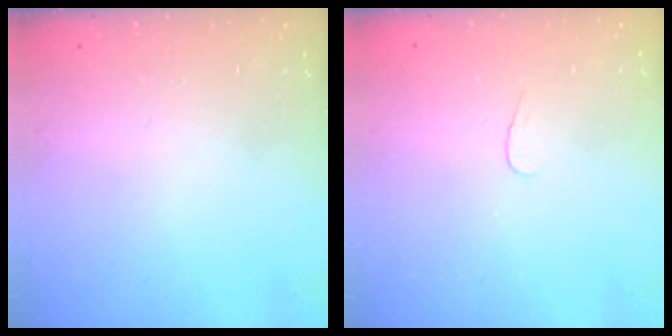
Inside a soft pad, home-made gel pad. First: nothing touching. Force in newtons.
{"total": 2.8, "press": 2.7, "slide": 0.3}